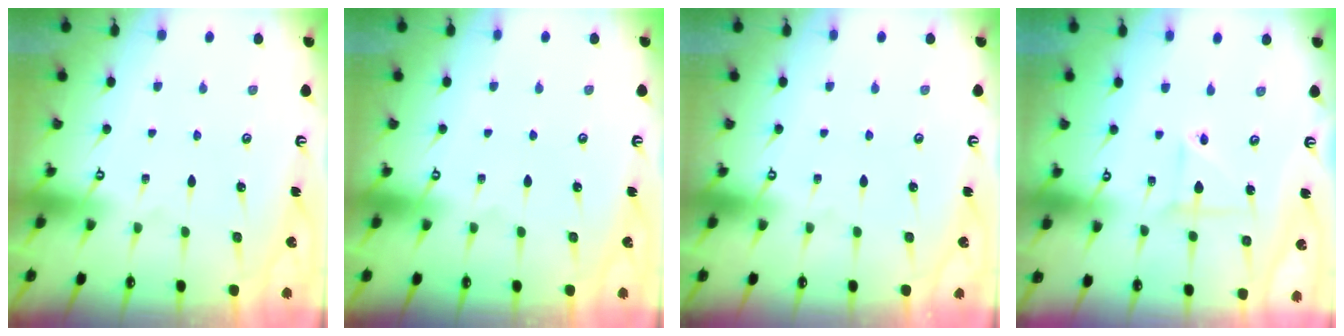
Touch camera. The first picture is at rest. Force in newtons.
{"total": 0.0}
{"total": 0.0}
{"total": 3.9, "press": 3.9, "slide": 0.4}